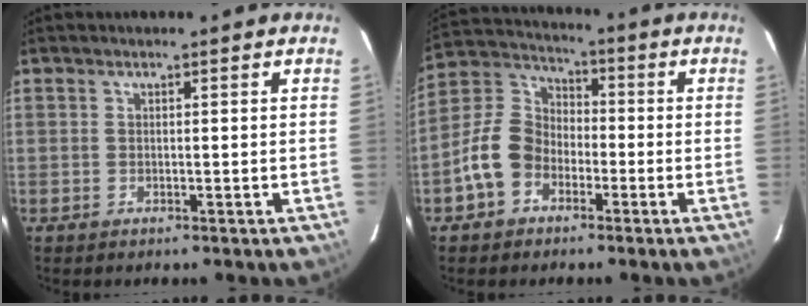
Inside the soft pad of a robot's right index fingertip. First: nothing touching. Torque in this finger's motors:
{"motor_torque": [-0.05, 0.10, -0.15, -0.11]}